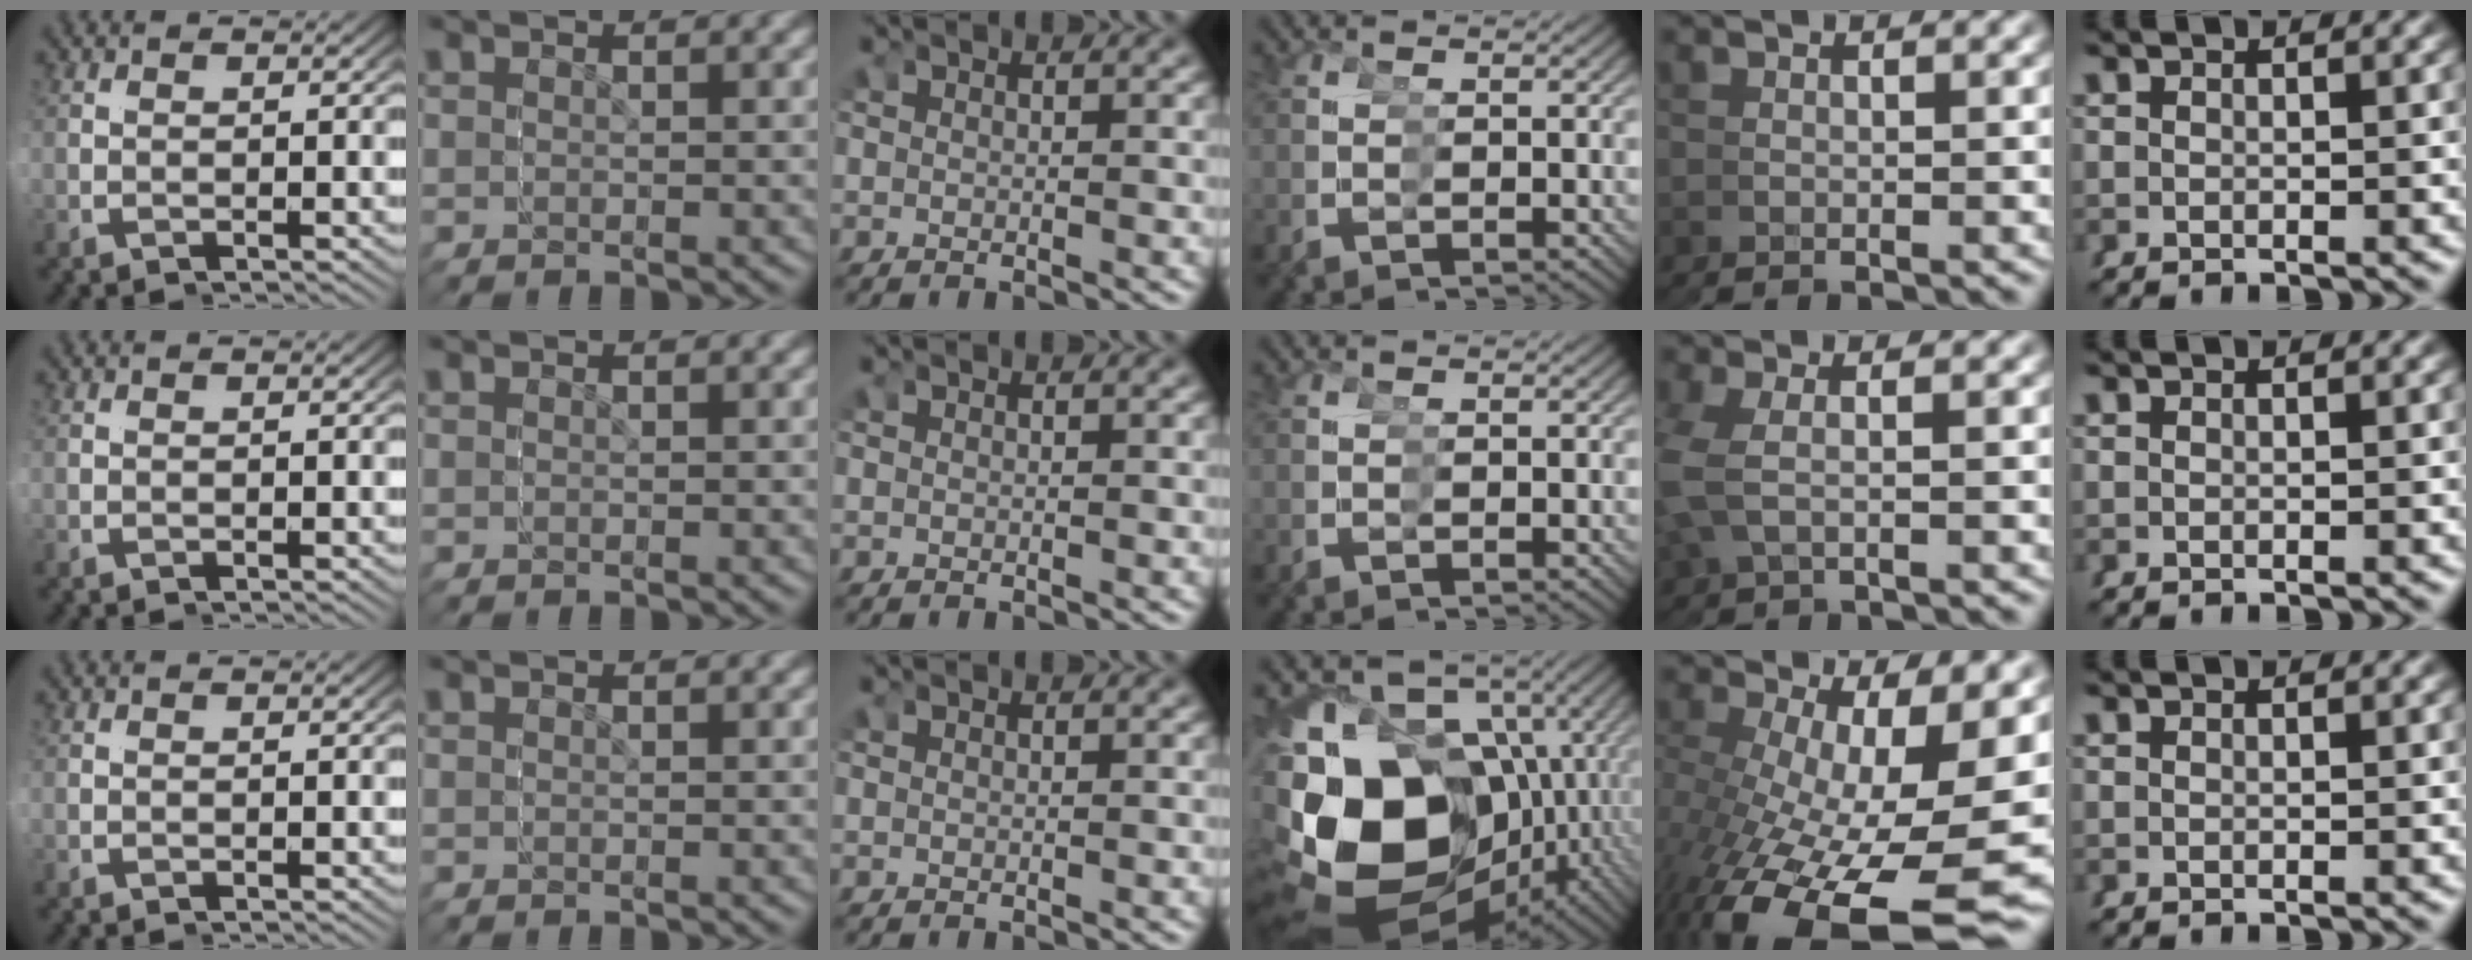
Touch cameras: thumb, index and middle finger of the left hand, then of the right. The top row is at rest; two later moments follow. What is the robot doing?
{"motion": "grasp_and_lifting", "object": "straw"}